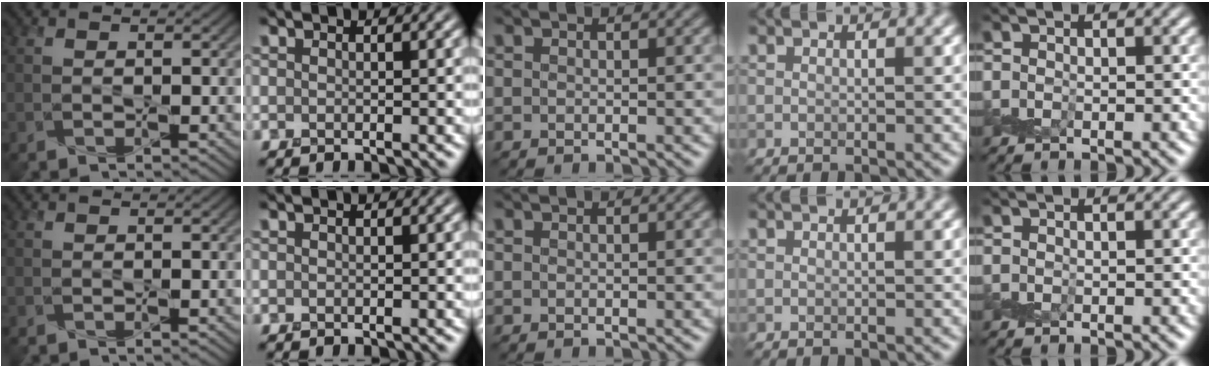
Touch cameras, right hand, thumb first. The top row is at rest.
{}